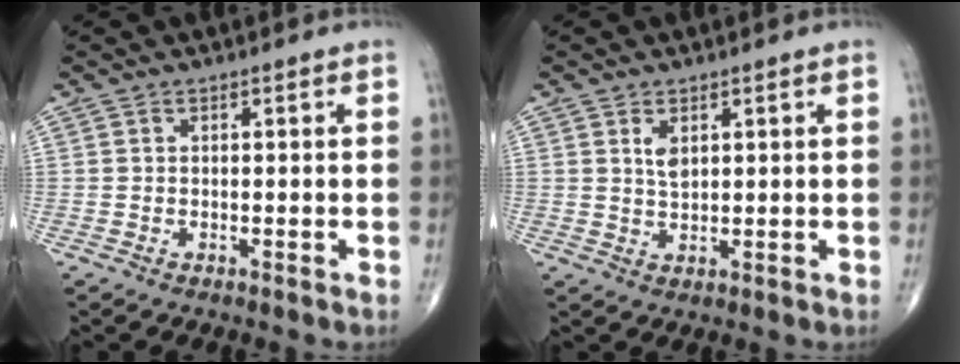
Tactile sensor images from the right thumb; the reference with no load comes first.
{"total": 2.7, "force": [1.2, 1.4, 2.0], "torque": [-0.031, -0.009, 0.024]}